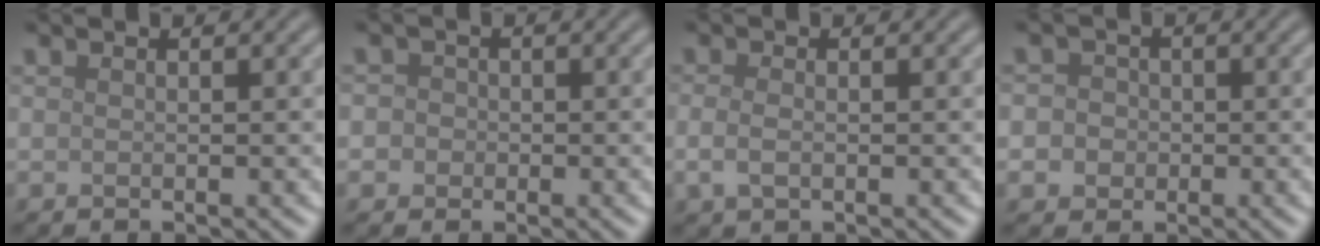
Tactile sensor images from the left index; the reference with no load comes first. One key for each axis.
{"total": 2.8, "fx": 0.2, "fy": 2.6, "fz": 1.0, "tx": 0.010, "ty": 0.019, "tz": -0.028}
{"total": 1.8, "fx": -0.4, "fy": 1.1, "fz": 1.4, "tx": -0.037, "ty": -0.004, "tz": -0.009}
{"total": 4.1, "fx": -0.1, "fy": 3.8, "fz": 1.5, "tx": 0.003, "ty": 0.026, "tz": -0.030}